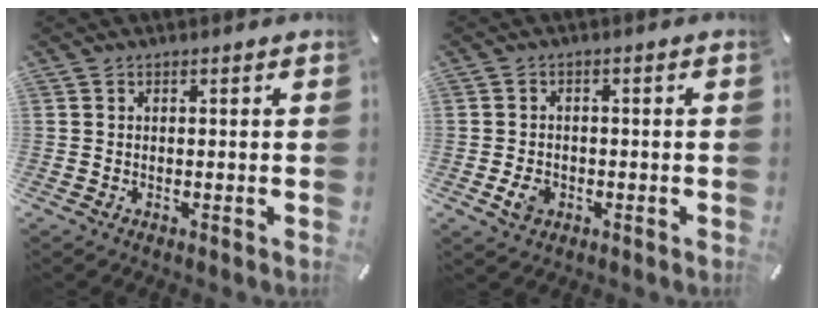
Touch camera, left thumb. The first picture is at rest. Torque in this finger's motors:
{"motor_torque": [0.65, 0.88, 0.32, 0.19, 0.01]}